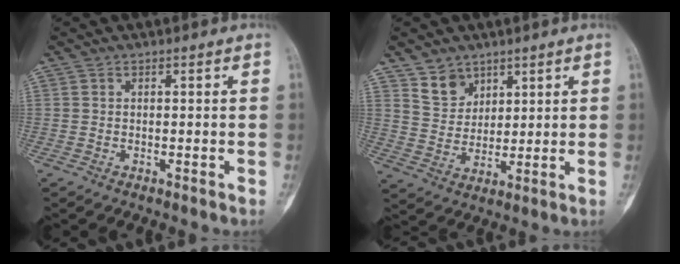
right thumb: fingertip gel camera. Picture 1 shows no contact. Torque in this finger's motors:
{"motor_torque": [0.11, 0.36, -0.06, -0.18, 0.00]}